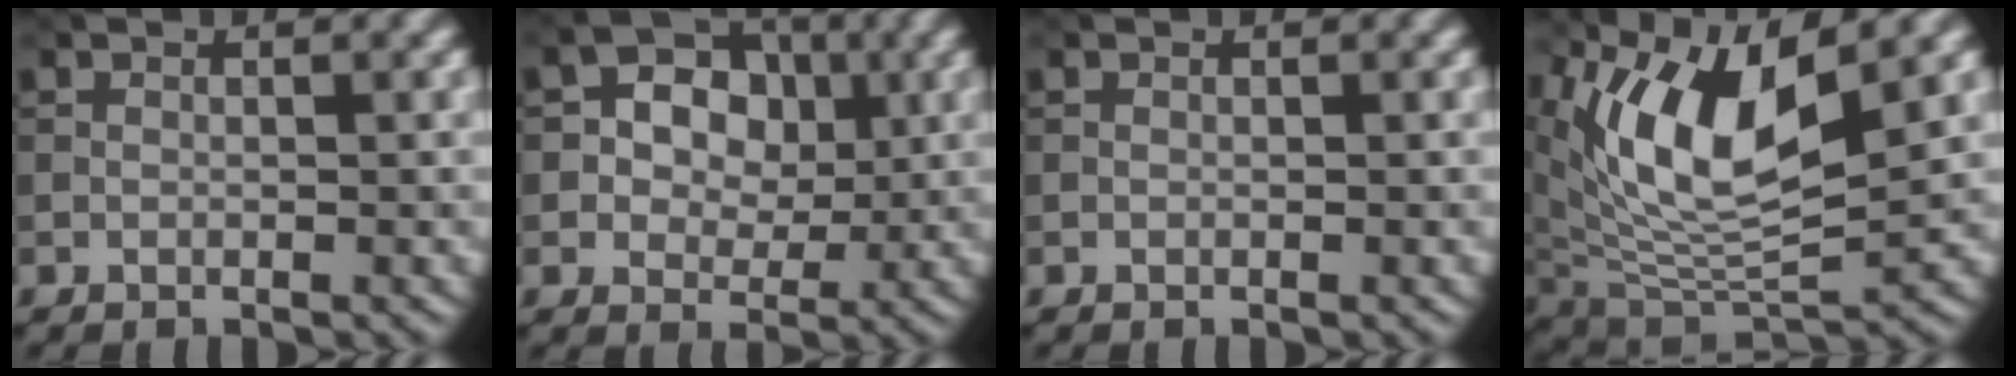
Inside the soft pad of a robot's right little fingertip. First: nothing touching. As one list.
[{"total": 6.2, "force": [1.3, 5.0, 3.4], "torque": [-0.048, 0.016, 0.006]}, {"total": 0.0}, {"total": 9.5, "force": [4.0, 3.8, 7.8], "torque": [-0.145, -0.011, 0.074]}]